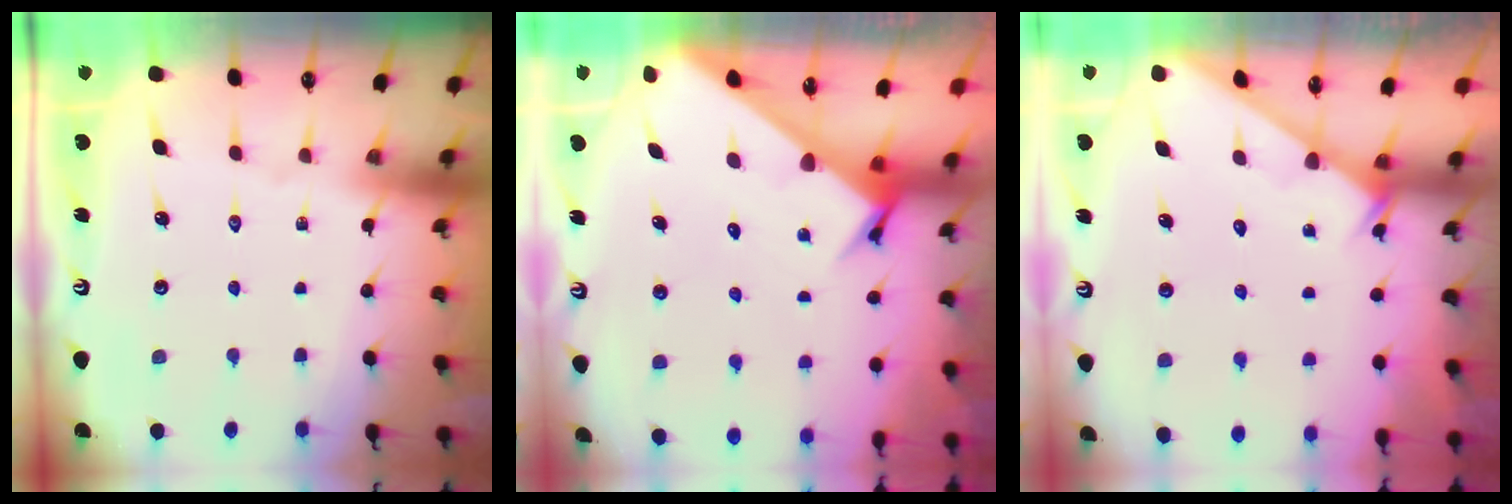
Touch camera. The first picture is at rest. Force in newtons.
{"total": 3.5, "press": 3.5, "slide": 0.2}
{"total": 2.4, "press": 2.4, "slide": 0.2}